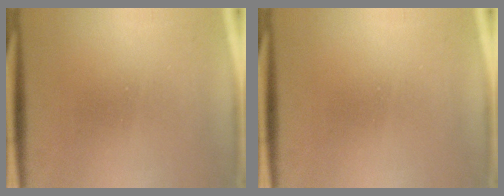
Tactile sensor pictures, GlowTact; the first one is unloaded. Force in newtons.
{"total": 0.0}